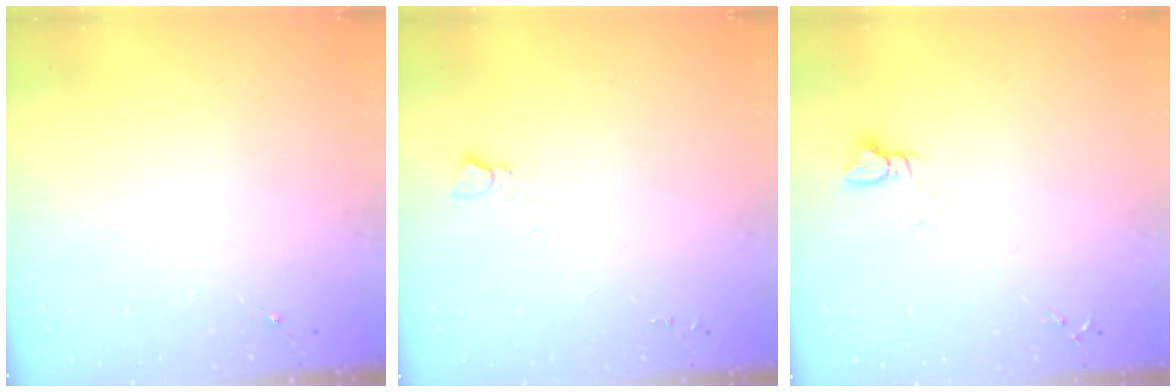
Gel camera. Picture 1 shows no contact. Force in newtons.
{"total": 2.8, "press": 2.7, "slide": 0.3}
{"total": 3.0, "press": 3.0, "slide": 0.3}